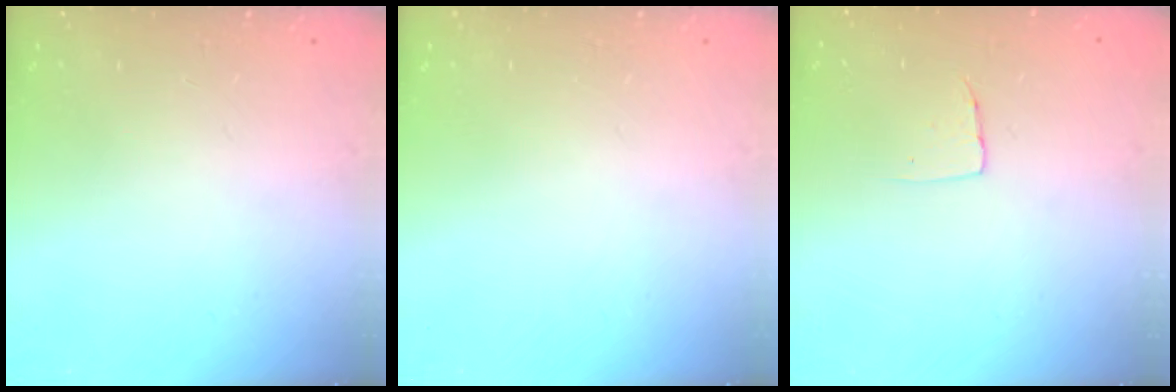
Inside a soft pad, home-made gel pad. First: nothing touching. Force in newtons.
{"total": 0.0}
{"total": 3.7, "press": 3.7, "slide": 0.2}